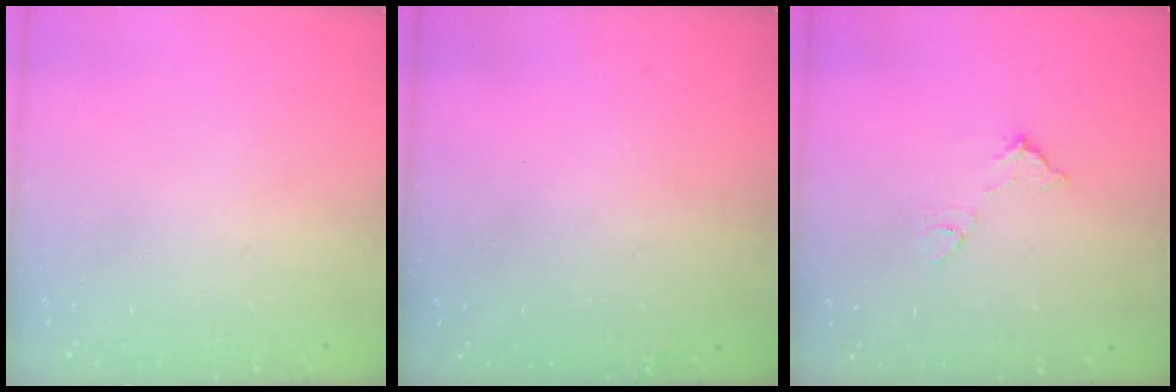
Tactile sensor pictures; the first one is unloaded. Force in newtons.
{"total": 5.0, "press": 5.0, "slide": 0.0}
{"total": 6.2, "press": 6.2, "slide": 0.3}